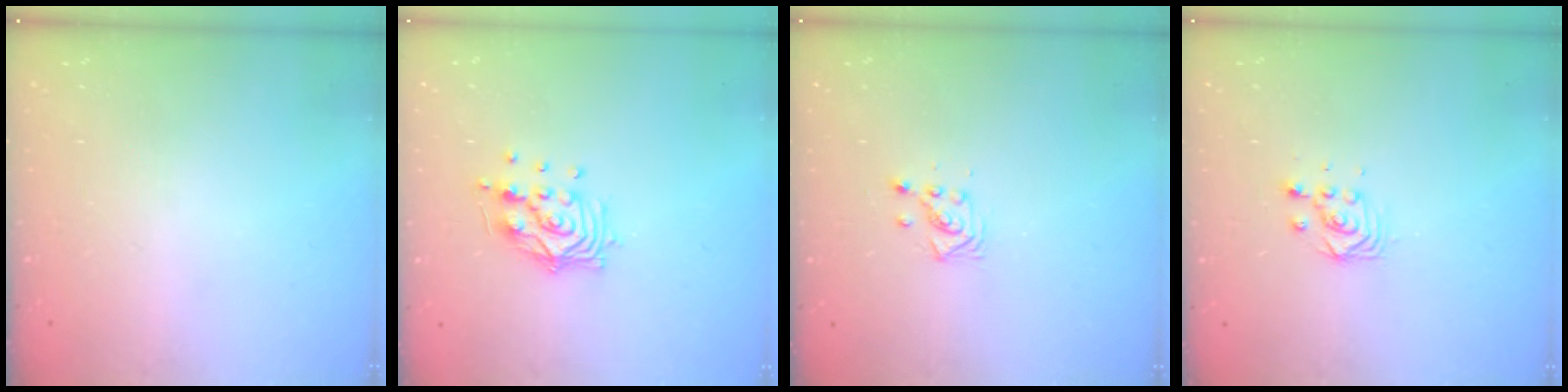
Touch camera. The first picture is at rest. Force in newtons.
{"total": 10.8, "press": 10.7, "slide": 1.1}
{"total": 3.3, "press": 3.3, "slide": 0.4}
{"total": 4.6, "press": 4.5, "slide": 0.2}